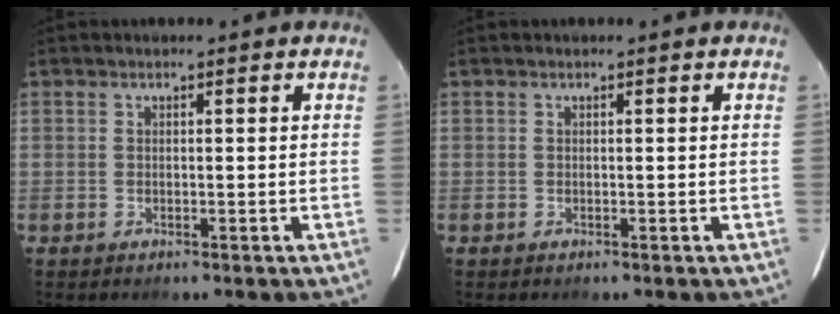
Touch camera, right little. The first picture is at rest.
{"total": 0.0}